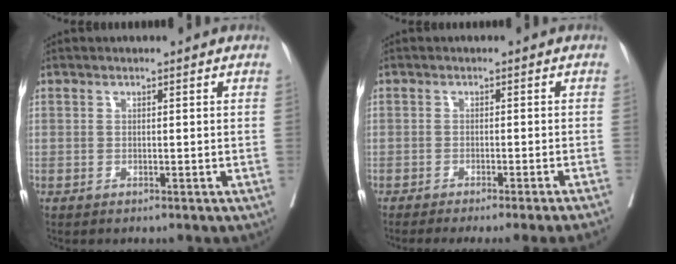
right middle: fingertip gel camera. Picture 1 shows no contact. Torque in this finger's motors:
{"motor_torque": [1.08, -1.06, 0.14, 0.05]}